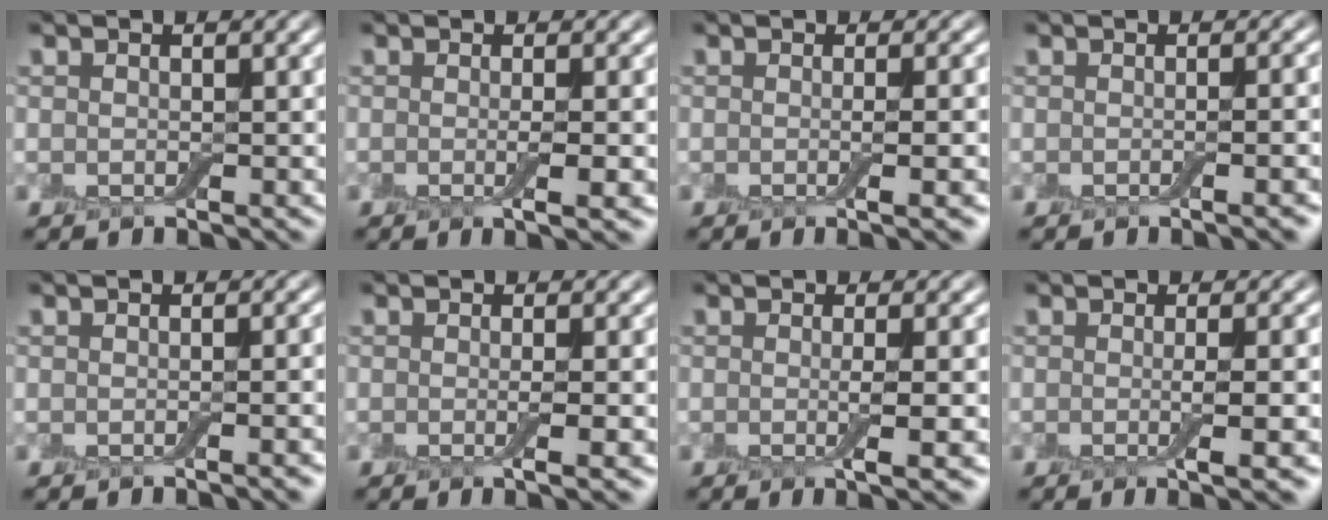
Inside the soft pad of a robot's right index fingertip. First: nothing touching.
{"total": 3.1, "force": [-0.3, 0.7, 3.0], "torque": [-0.038, -0.004, -0.005]}
{"total": 4.2, "force": [-0.5, 1.3, 3.9], "torque": [-0.034, 0.000, -0.008]}
{"total": 3.8, "force": [-0.5, 1.6, 3.4], "torque": [-0.008, 0.009, -0.007]}
{"total": 2.1, "force": [-0.4, 0.7, 1.9], "torque": [-0.008, 0.003, -0.002]}
{"total": 2.8, "force": [-0.3, 0.7, 2.7], "torque": [-0.032, -0.004, -0.006]}
{"total": 3.9, "force": [-0.3, 0.9, 3.7], "torque": [-0.050, -0.004, -0.006]}
{"total": 4.4, "force": [-0.5, 1.1, 4.3], "torque": [-0.054, -0.004, -0.007]}